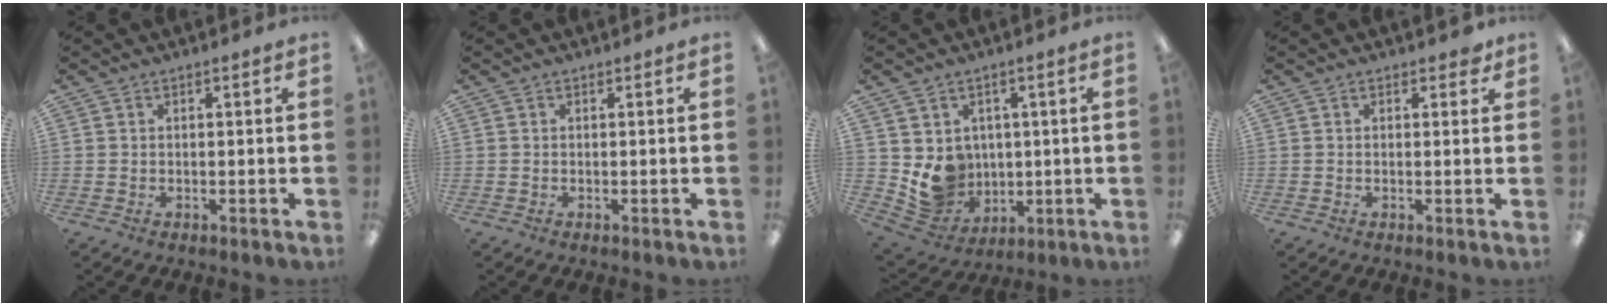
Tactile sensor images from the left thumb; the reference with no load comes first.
{"total": 0.0}
{"total": 9.2, "force": [0.8, 8.9, 2.2], "torque": [-0.055, -0.026, 0.026]}
{"total": 1.5, "force": [0.9, 0.9, 0.8], "torque": [-0.001, -0.003, 0.012]}